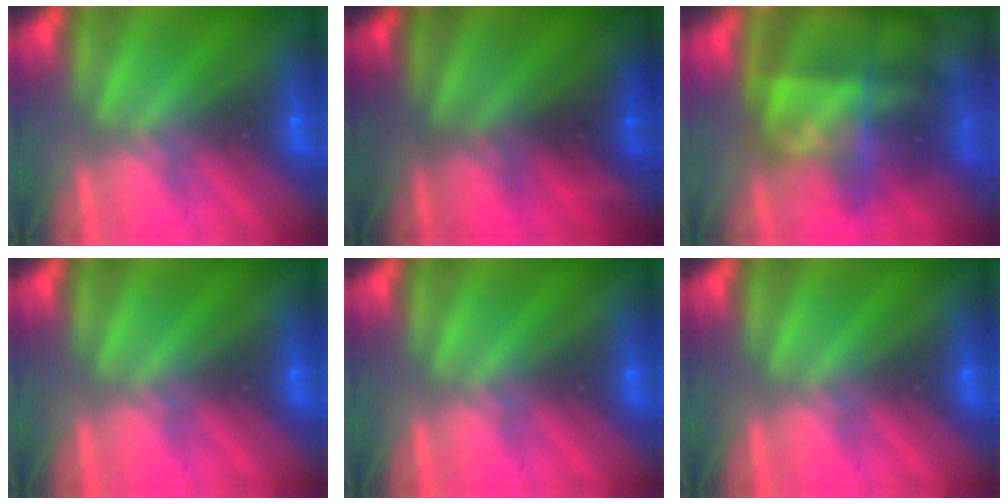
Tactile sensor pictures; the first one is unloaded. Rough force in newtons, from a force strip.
{"total": 2.4}
{"total": 9.4}
{"total": 0.0}
{"total": 0.0}
{"total": 0.0}